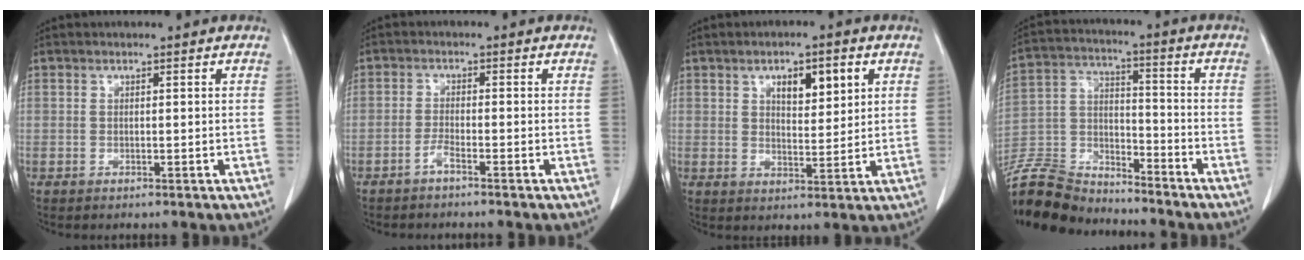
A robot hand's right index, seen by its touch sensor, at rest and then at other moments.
{"total": 1.8, "force": [-1.5, -0.1, 1.1], "torque": [-0.023, 0.000, -0.031]}
{"total": 6.1, "force": [2.6, 2.3, 5.0], "torque": [-0.078, 0.003, 0.045]}
{"total": 14.5, "force": [-14.0, 3.3, 2.2], "torque": [-0.046, 0.025, -0.254]}